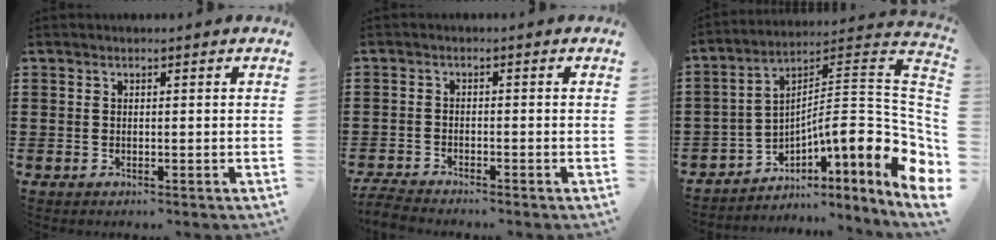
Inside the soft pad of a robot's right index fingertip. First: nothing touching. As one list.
[{"total": 2.8, "force": [-2.8, 0.2, 0.3], "torque": [-0.015, -0.001, -0.061]}, {"total": 9.9, "force": [-3.4, 1.9, 9.1], "torque": [-0.132, -0.034, -0.079]}]